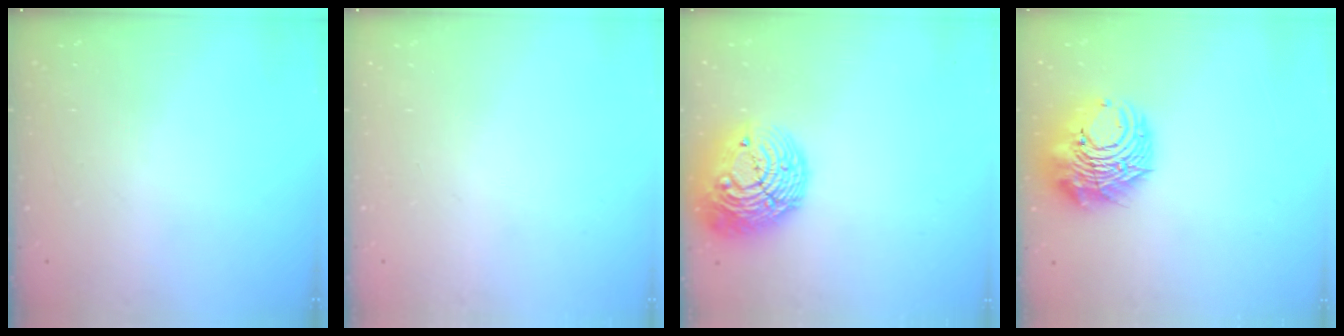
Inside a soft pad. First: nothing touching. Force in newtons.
{"total": 0.0}
{"total": 23.2, "press": 23.2, "slide": 1.6}
{"total": 12.3, "press": 12.2, "slide": 1.3}